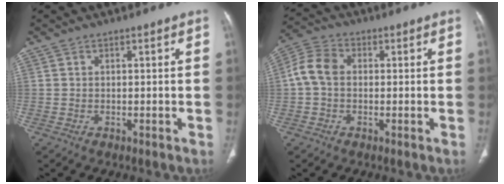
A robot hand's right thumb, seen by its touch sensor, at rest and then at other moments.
{"total": 6.4, "force": [0.0, 4.7, 4.3], "torque": [-0.086, 0.021, -0.008]}